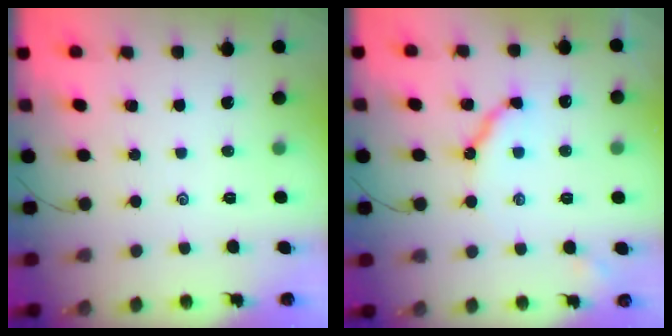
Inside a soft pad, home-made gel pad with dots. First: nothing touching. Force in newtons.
{"total": 9.4, "press": 9.3, "slide": 1.0}